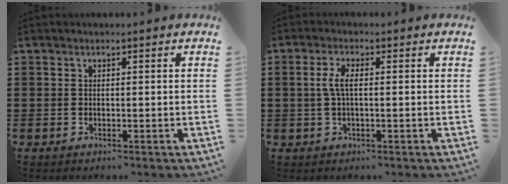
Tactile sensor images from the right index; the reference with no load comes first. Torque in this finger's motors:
{"motor_torque": [0.76, -0.07, 0.29, 0.10]}